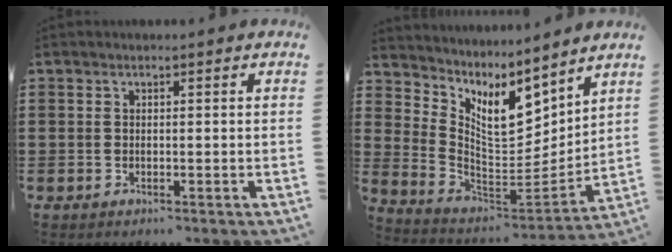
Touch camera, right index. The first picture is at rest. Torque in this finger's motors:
{"motor_torque": [0.61, 1.53, 0.18, 0.03]}